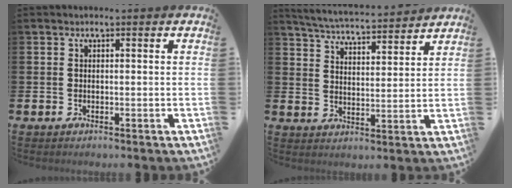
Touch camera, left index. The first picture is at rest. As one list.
[{"total": 5.1, "force": [5.1, 0.2, 0.6], "torque": [-0.038, -0.040, 0.089]}]